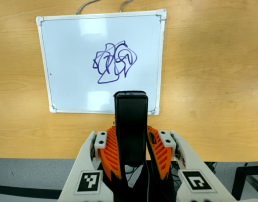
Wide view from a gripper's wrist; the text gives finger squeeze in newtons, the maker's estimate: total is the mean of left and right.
{"total": 5.5, "left": 3.8, "right": 7.1}